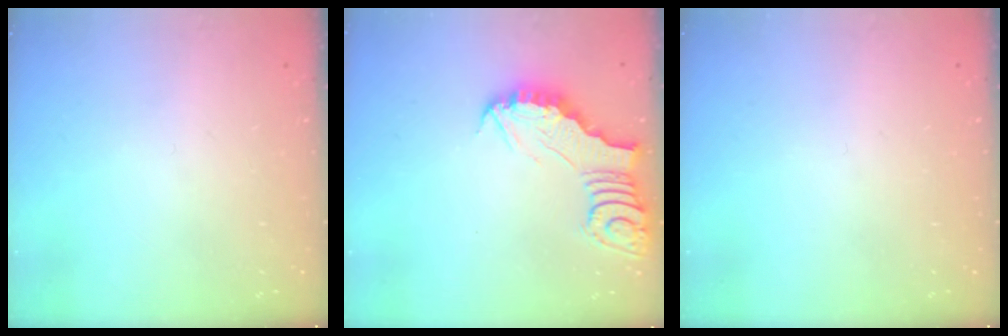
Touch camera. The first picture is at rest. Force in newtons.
{"total": 3.4, "press": 3.3, "slide": 0.5}
{"total": 0.0}